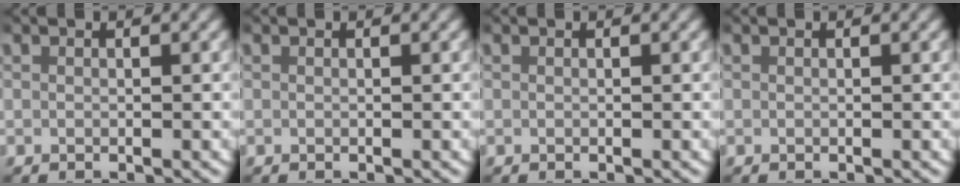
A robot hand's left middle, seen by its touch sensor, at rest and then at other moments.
{"total": 0.0}
{"total": 0.0}
{"total": 0.0}